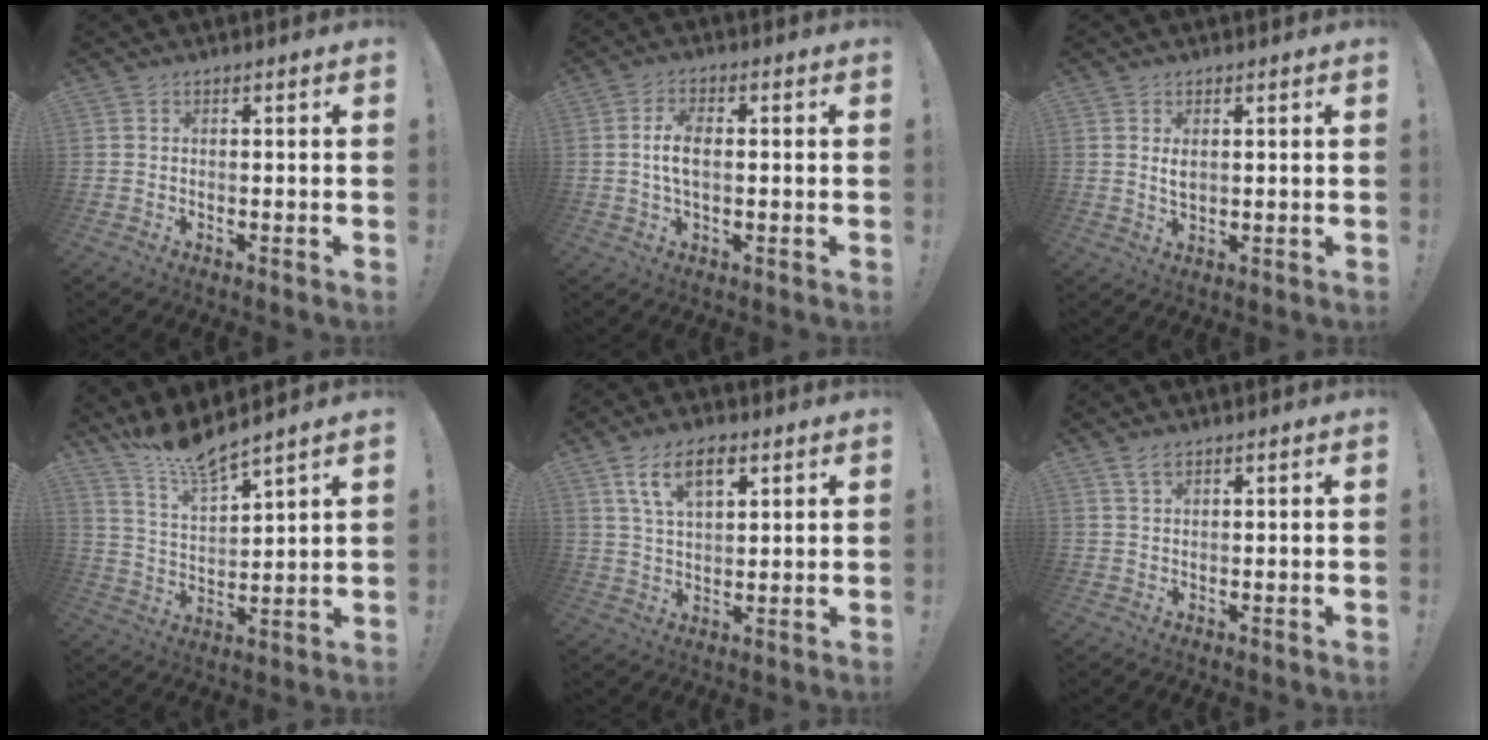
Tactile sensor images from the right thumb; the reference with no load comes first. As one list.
[{"total": 6.2, "force": [0.1, 3.1, 5.4], "torque": [-0.099, 0.003, -0.002]}, {"total": 2.6, "force": [1.0, 1.4, 2.0], "torque": [-0.029, -0.005, 0.015]}, {"total": 10.0, "force": [9.5, 0.4, 3.2], "torque": [-0.080, -0.073, 0.167]}, {"total": 10.5, "force": [5.4, 5.2, 7.3], "torque": [-0.126, -0.003, 0.099]}, {"total": 2.7, "force": [2.0, 1.2, 1.5], "torque": [-0.020, -0.009, 0.034]}]